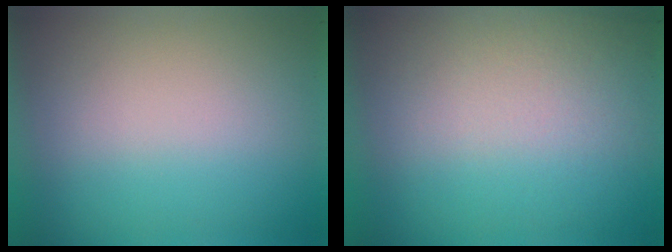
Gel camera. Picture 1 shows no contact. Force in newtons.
{"total": 2.8}